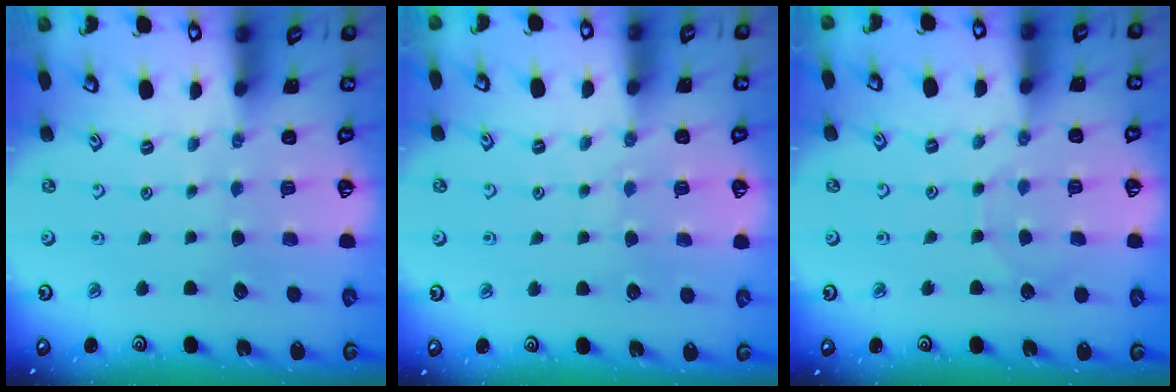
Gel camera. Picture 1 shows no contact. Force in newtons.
{"total": 3.9, "press": 3.9, "slide": 0.4}
{"total": 5.7, "press": 5.7, "slide": 0.4}